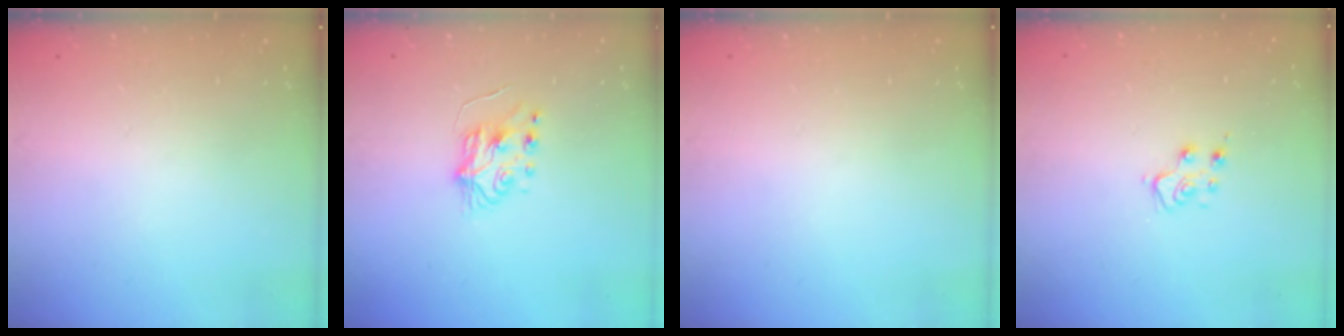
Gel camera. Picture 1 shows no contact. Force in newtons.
{"total": 5.2, "press": 5.1, "slide": 0.7}
{"total": 0.0}
{"total": 6.2, "press": 6.1, "slide": 0.8}